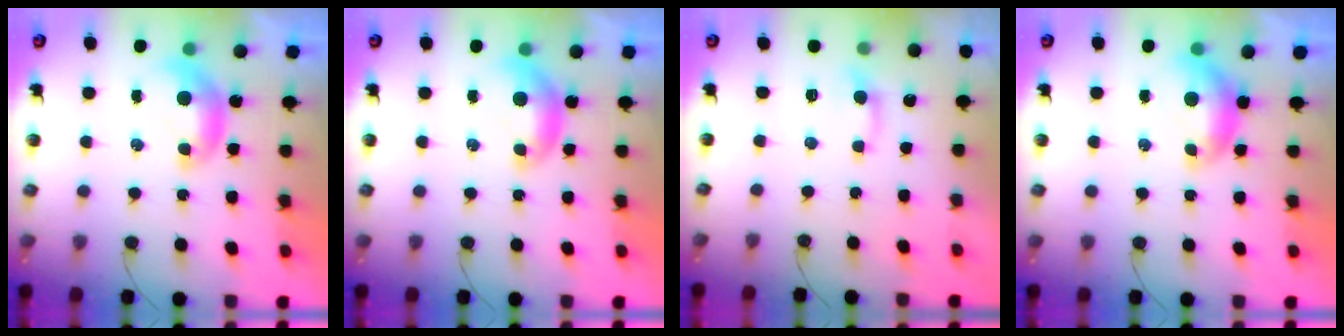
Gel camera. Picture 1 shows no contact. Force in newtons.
{"total": 0.0}
{"total": 0.0}
{"total": 0.0}